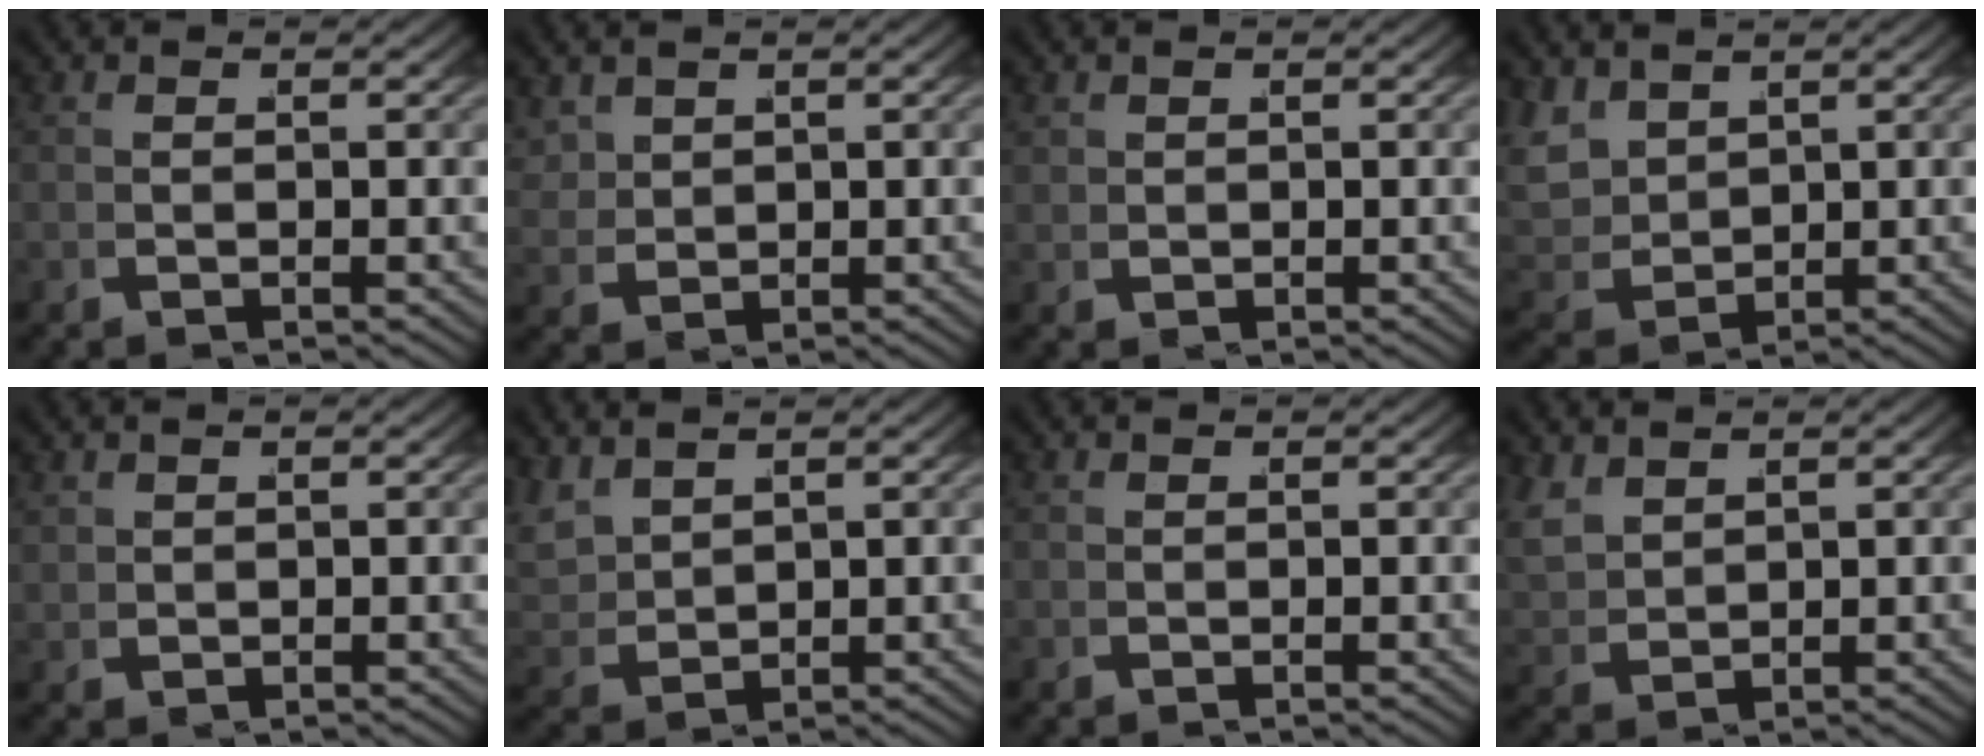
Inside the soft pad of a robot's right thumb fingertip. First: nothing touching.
{"total": 2.3, "force": [1.5, 1.3, 1.1], "torque": [-0.024, -0.004, 0.040]}
{"total": 0.6, "force": [0.5, 0.2, 0.3], "torque": [-0.003, 0.002, 0.016]}
{"total": 5.2, "force": [1.4, 3.9, 3.2], "torque": [-0.089, -0.017, 0.038]}
{"total": 0.9, "force": [0.7, 0.4, 0.4], "torque": [-0.005, 0.001, 0.020]}
{"total": 3.2, "force": [1.9, 1.8, 1.9], "torque": [-0.047, -0.002, 0.048]}
{"total": 0.0}
{"total": 2.4, "force": [1.7, 1.2, 1.2], "torque": [-0.033, -0.001, 0.046]}